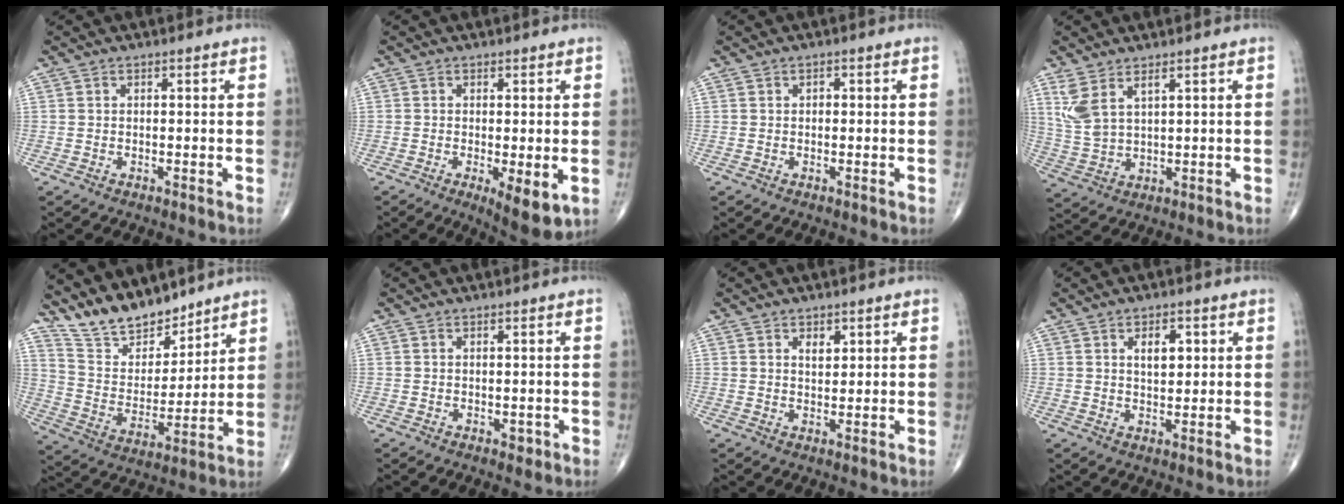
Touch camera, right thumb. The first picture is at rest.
{"total": 7.5, "force": [-2.1, 2.3, 6.8], "torque": [-0.101, -0.020, -0.029]}
{"total": 0.8, "force": [0.1, 0.6, 0.5], "torque": [-0.003, 0.002, 0.000]}
{"total": 6.4, "force": [3.4, 2.6, 4.8], "torque": [-0.108, -0.013, 0.082]}
{"total": 12.9, "force": [11.2, 4.9, 4.3], "torque": [-0.048, -0.070, 0.217]}
{"total": 1.9, "force": [-0.8, 1.2, 1.2], "torque": [-0.009, 0.001, -0.009]}
{"total": 2.7, "force": [1.3, 1.6, 1.7], "torque": [-0.014, -0.008, 0.022]}
{"total": 4.5, "force": [1.5, 2.5, 3.5], "torque": [-0.041, -0.006, 0.023]}